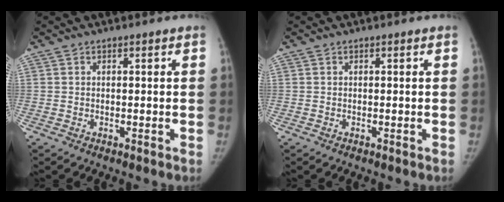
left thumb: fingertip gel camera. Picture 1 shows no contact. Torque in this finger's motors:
{"motor_torque": [-0.03, 0.03, 0.05, -0.06, 0.00]}